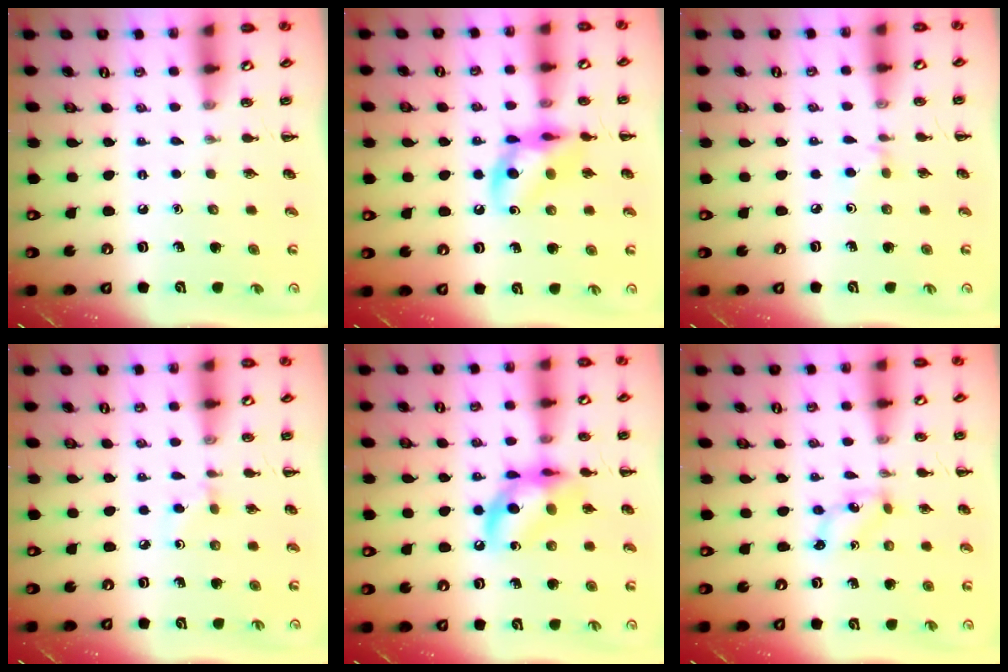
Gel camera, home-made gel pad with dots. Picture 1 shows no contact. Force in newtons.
{"total": 12.5, "press": 12.4, "slide": 1.8}
{"total": 2.6, "press": 2.5, "slide": 0.9}
{"total": 2.6, "press": 2.4, "slide": 1.0}
{"total": 11.6, "press": 11.3, "slide": 2.6}
{"total": 1.4, "press": 1.3, "slide": 0.3}